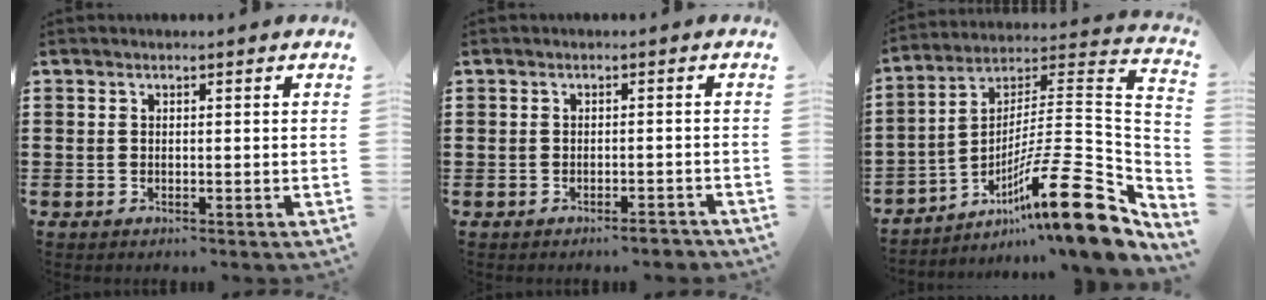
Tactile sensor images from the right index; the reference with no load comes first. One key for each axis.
{"total": 2.0, "fx": -1.9, "fy": 0.4, "fz": 0.4, "tx": -0.012, "ty": 0.000, "tz": -0.038}
{"total": 18.0, "fx": -8.9, "fy": 2.8, "fz": 15.4, "tx": -0.231, "ty": -0.003, "tz": -0.156}